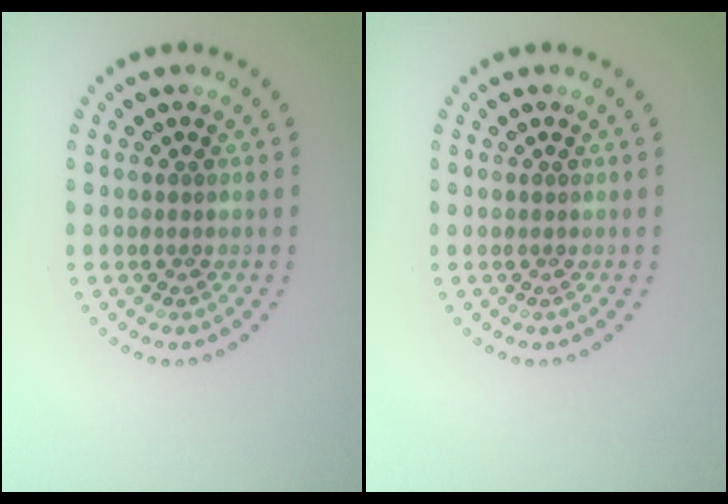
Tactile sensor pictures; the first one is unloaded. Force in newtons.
{"total": 0.0}